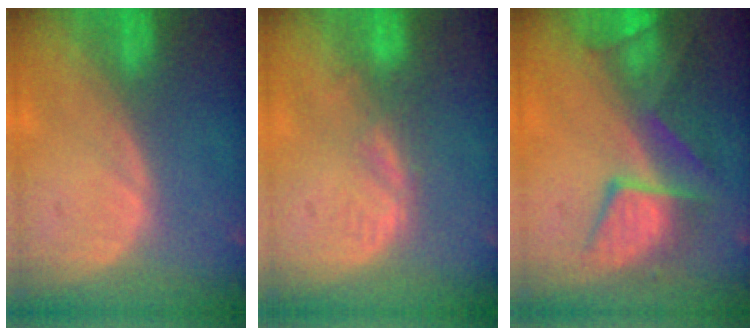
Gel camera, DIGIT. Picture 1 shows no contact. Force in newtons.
{"total": 2.8, "press": 2.2, "slide": 1.7}
{"total": 9.8, "press": 8.5, "slide": 5.0}